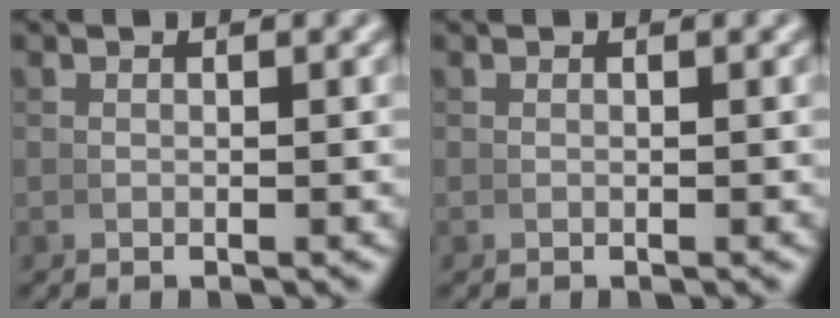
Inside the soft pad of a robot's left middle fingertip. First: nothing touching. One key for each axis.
{"total": 0.0}